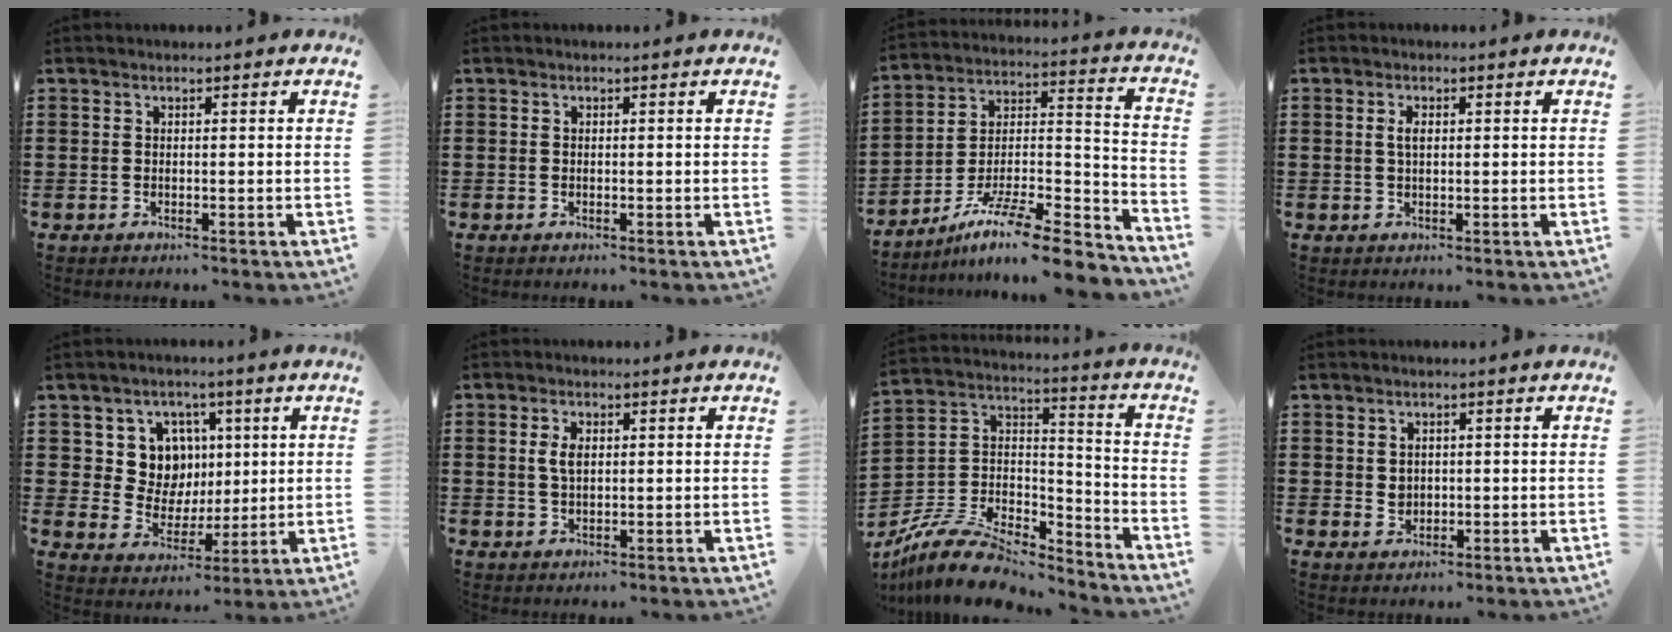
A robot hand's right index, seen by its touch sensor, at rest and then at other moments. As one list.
[{"total": 0.0}, {"total": 11.6, "force": [-9.1, 1.8, 7.0], "torque": [-0.115, 0.017, -0.172]}, {"total": 2.0, "force": [0.3, 0.8, 1.8], "torque": [-0.037, 0.006, 0.004]}, {"total": 9.0, "force": [2.7, 8.1, 3.1], "torque": [-0.078, 0.000, 0.052]}, {"total": 3.0, "force": [0.6, 1.5, 2.5], "torque": [-0.054, 0.008, 0.009]}, {"total": 10.2, "force": [-8.8, 3.0, 4.2], "torque": [-0.094, 0.012, -0.174]}, {"total": 1.8, "force": [0.4, 1.6, 0.7], "torque": [-0.018, 0.009, 0.005]}]